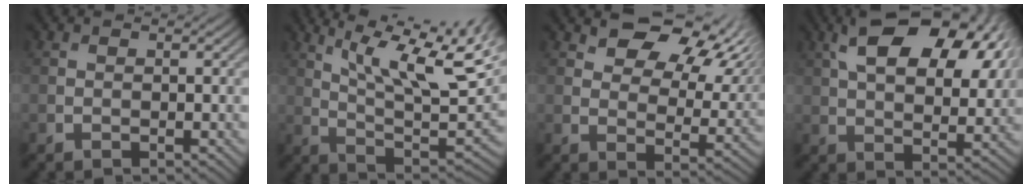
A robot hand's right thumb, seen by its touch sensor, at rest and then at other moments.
{"total": 15.3, "force": [7.2, 4.4, 12.8], "torque": [-0.221, 0.006, 0.127]}
{"total": 11.2, "force": [7.3, 5.4, 6.6], "torque": [-0.111, -0.002, 0.127]}
{"total": 15.0, "force": [6.5, 7.9, 11.0], "torque": [-0.177, 0.017, 0.093]}